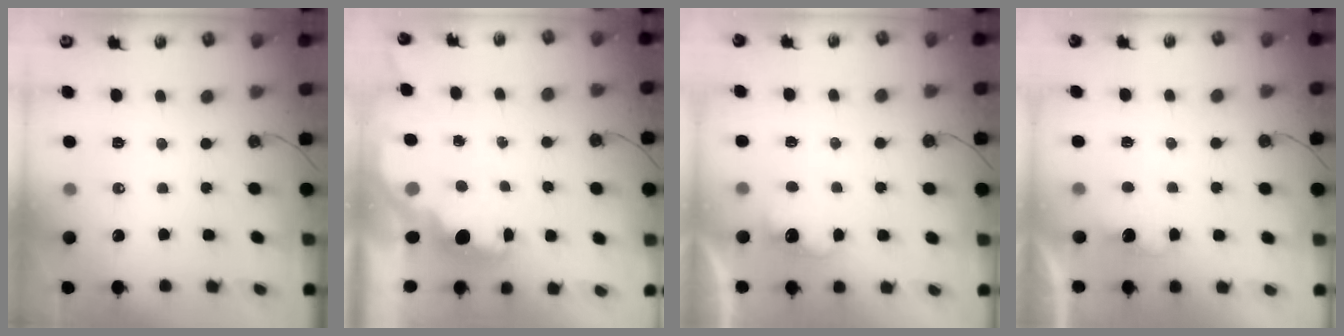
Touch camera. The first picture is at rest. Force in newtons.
{"total": 2.2, "press": 2.1, "slide": 0.8}
{"total": 3.4, "press": 3.3, "slide": 1.0}
{"total": 1.8, "press": 1.6, "slide": 0.9}